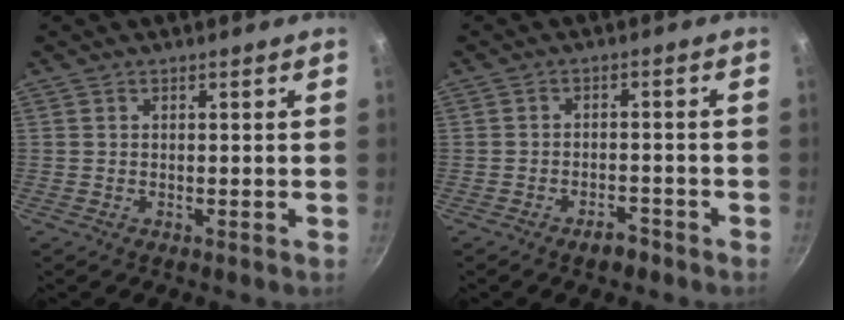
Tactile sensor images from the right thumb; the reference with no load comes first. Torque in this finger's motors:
{"motor_torque": [-0.20, 0.04, -0.10, 0.05, 0.00]}